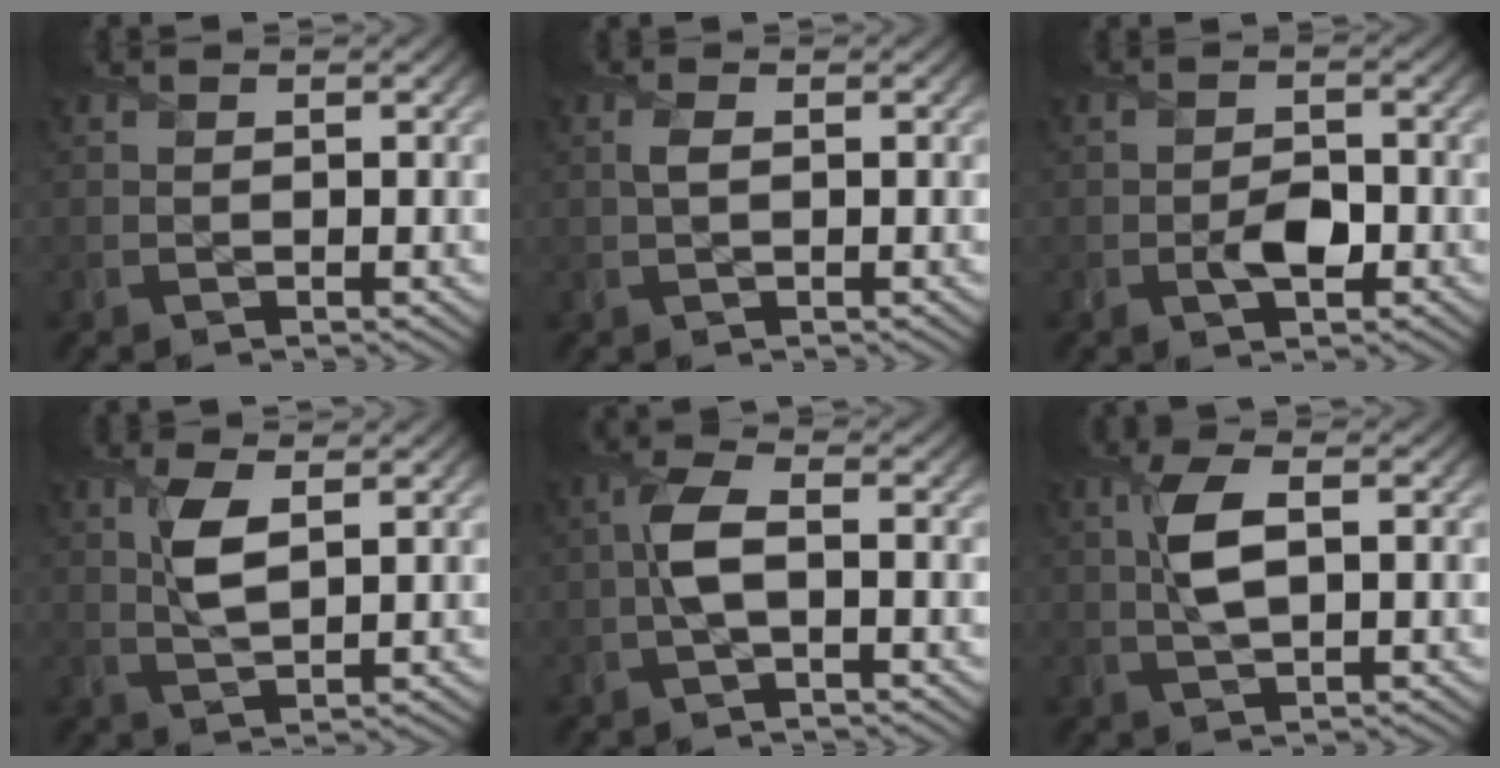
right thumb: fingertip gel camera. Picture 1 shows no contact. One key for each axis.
{"total": 1.4, "fx": 0.3, "fy": 0.6, "fz": 1.2, "tx": -0.031, "ty": 0.003, "tz": 0.003}
{"total": 3.2, "fx": -1.1, "fy": 1.9, "fz": 2.4, "tx": -0.041, "ty": -0.007, "tz": -0.016}
{"total": 4.3, "fx": 1.5, "fy": 1.7, "fz": 3.7, "tx": -0.088, "ty": -0.001, "tz": 0.031}
{"total": 4.1, "fx": -0.4, "fy": 1.5, "fz": 3.8, "tx": -0.086, "ty": 0.009, "tz": -0.014}
{"total": 4.8, "fx": 0.8, "fy": 1.8, "fz": 4.4, "tx": -0.102, "ty": 0.006, "tz": 0.016}